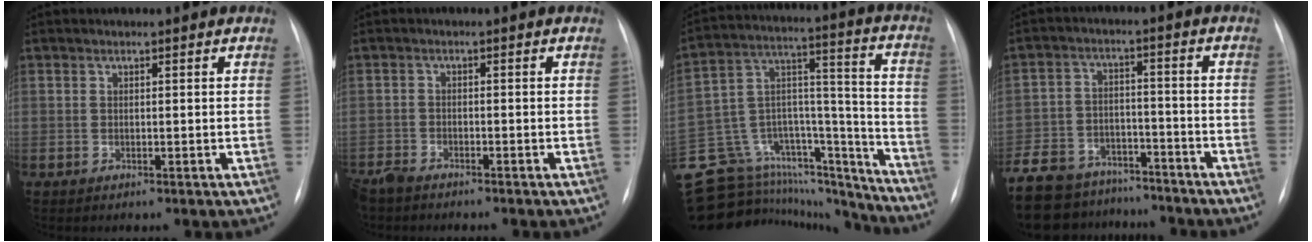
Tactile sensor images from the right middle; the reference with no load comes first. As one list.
[{"total": 4.3, "force": [-3.9, 1.2, 1.3], "torque": [-0.023, -0.010, -0.069]}, {"total": 29.7, "force": [-26.4, 9.8, 9.2], "torque": [-0.190, 0.060, -0.390]}, {"total": 19.2, "force": [-15.9, 8.7, 6.4], "torque": [-0.168, 0.002, -0.239]}]